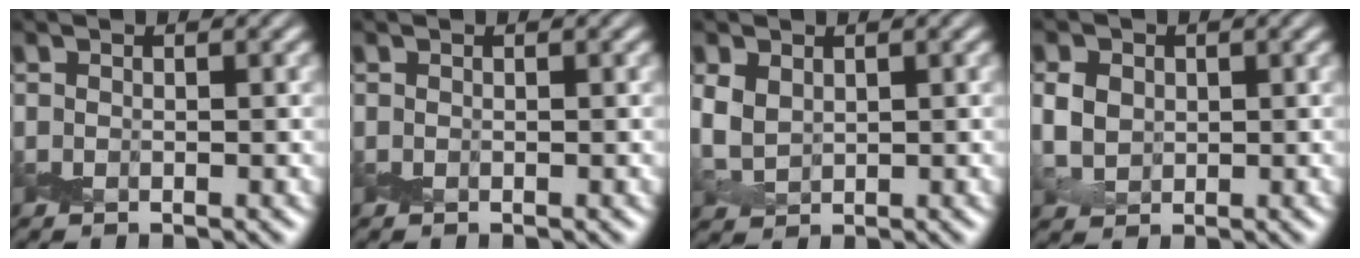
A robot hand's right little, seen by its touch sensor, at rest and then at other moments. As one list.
[{"total": 0.0}, {"total": 2.4, "force": [0.8, 1.7, 1.5], "torque": [-0.048, 0.000, 0.017]}, {"total": 2.5, "force": [0.3, 2.0, 1.4], "torque": [-0.040, 0.001, 0.005]}]